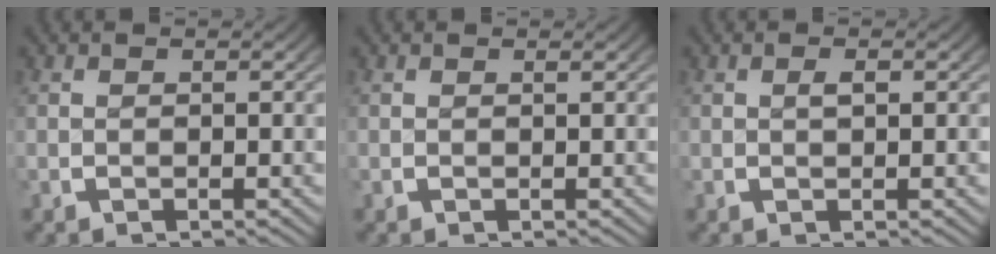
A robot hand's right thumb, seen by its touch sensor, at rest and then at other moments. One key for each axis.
{"total": 0.0}
{"total": 0.6, "fx": 0.1, "fy": 0.2, "fz": 0.6, "tx": -0.006, "ty": -0.001, "tz": 0.003}